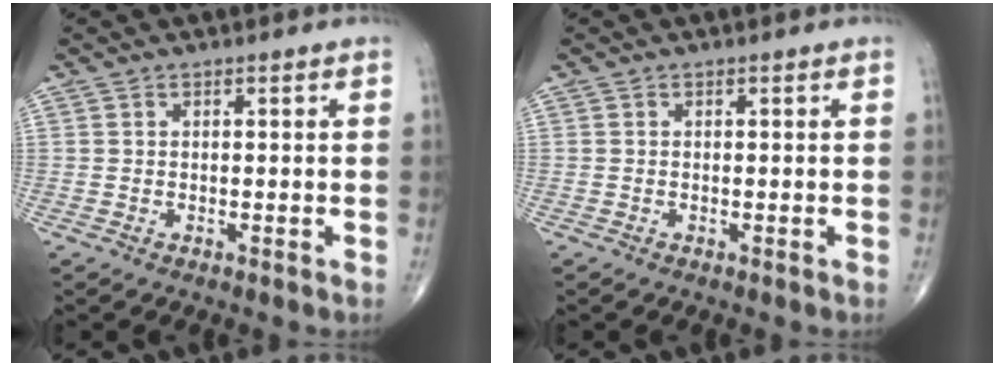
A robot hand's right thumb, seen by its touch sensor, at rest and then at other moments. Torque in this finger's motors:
{"motor_torque": [0.23, 0.03, -0.05, -0.14, -0.01]}